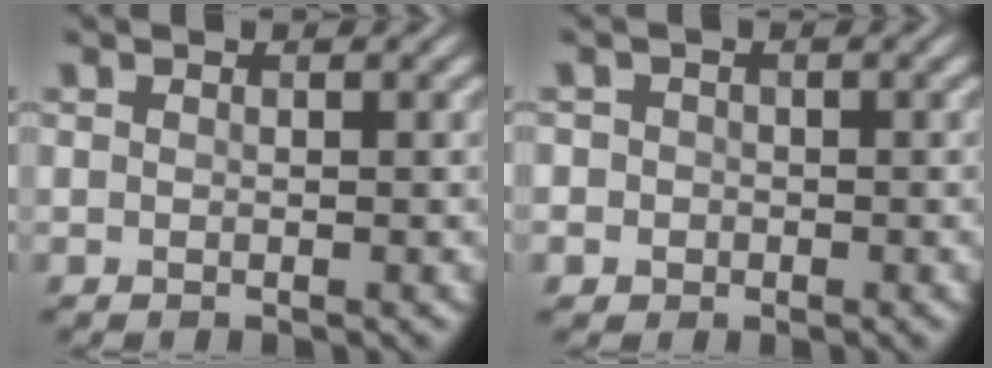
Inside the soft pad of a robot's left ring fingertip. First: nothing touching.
{"total": 1.9, "force": [-0.2, 1.9, 0.4], "torque": [0.010, 0.007, -0.017]}